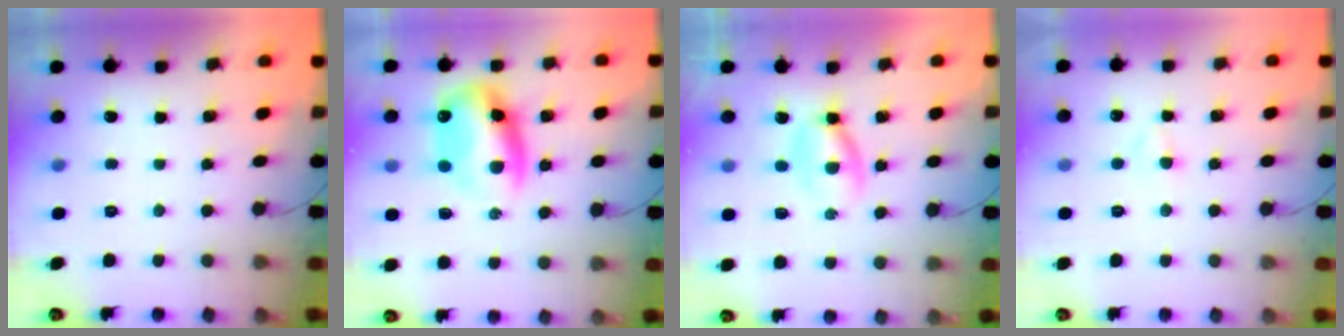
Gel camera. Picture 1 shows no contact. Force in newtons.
{"total": 11.8, "press": 11.5, "slide": 2.7}
{"total": 3.9, "press": 3.8, "slide": 0.6}
{"total": 2.2, "press": 2.0, "slide": 0.8}